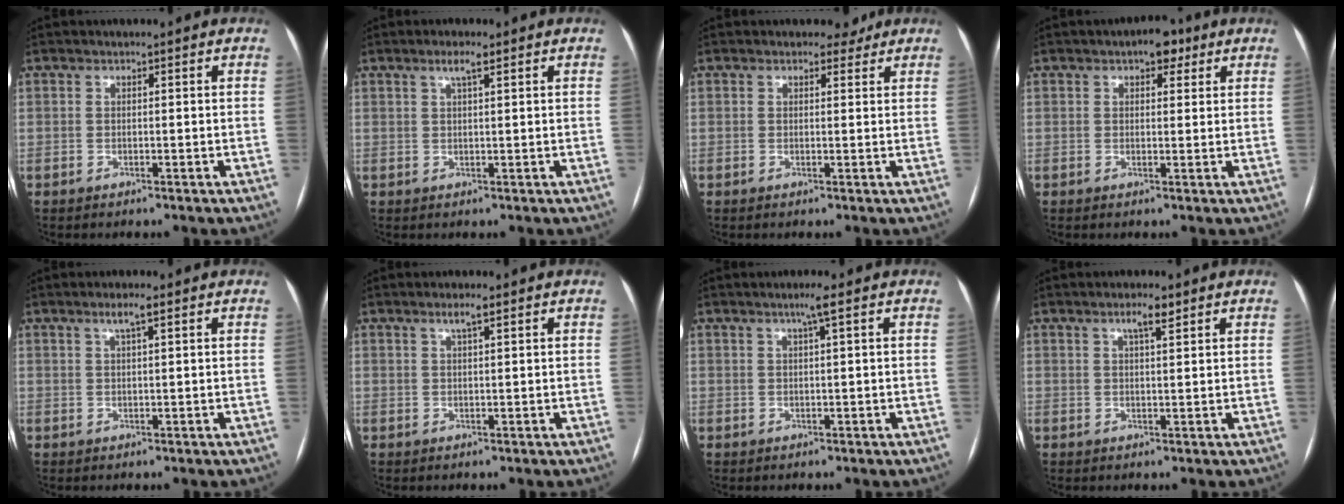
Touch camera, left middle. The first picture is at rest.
{"total": 2.3, "force": [1.3, 0.1, 1.8], "torque": [-0.037, 0.004, 0.024]}
{"total": 2.2, "force": [1.8, 1.2, 0.4], "torque": [-0.001, 0.003, 0.019]}
{"total": 4.0, "force": [2.3, 2.0, 2.5], "torque": [-0.032, 0.017, 0.029]}
{"total": 2.4, "force": [1.4, 0.1, 2.0], "torque": [-0.041, 0.006, 0.025]}
{"total": 2.0, "force": [1.2, 0.1, 1.6], "torque": [-0.032, 0.004, 0.023]}
{"total": 2.1, "force": [1.1, -0.4, 1.8], "torque": [-0.035, 0.003, 0.020]}
{"total": 2.9, "force": [1.8, 0.4, 2.2], "torque": [-0.040, 0.004, 0.029]}